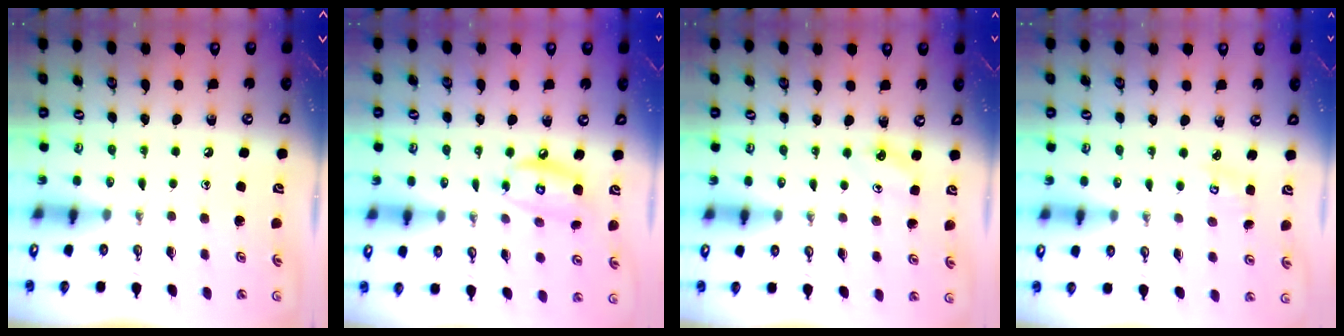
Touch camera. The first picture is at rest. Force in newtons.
{"total": 9.8, "press": 9.7, "slide": 1.0}
{"total": 3.8, "press": 3.7, "slide": 0.4}
{"total": 2.3, "press": 2.3, "slide": 0.2}